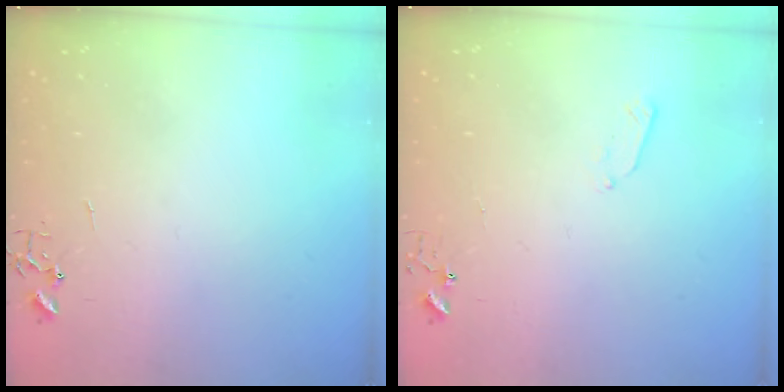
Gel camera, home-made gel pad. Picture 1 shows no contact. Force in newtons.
{"total": 3.4, "press": 3.4, "slide": 0.5}